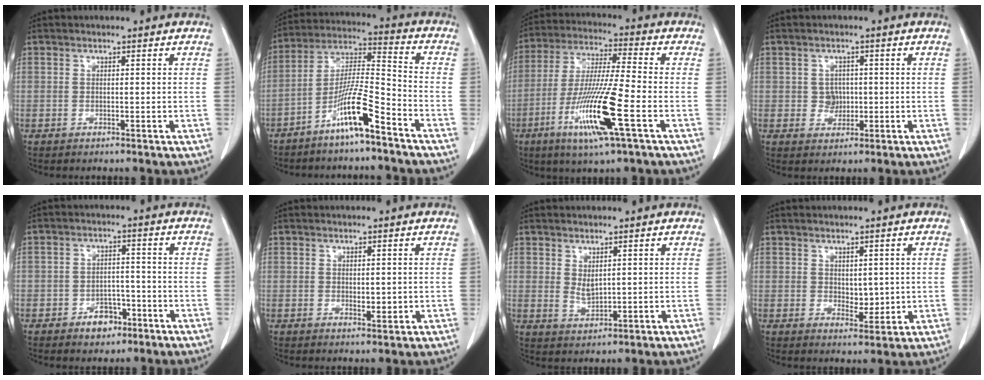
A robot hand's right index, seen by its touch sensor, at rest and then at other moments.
{"total": 10.6, "force": [-6.7, 0.5, 8.2], "torque": [-0.164, -0.003, -0.130]}
{"total": 14.6, "force": [-5.6, -0.1, 13.5], "torque": [-0.274, -0.025, -0.106]}
{"total": 2.5, "force": [0.0, 2.3, 1.0], "torque": [-0.010, 0.003, 0.003]}
{"total": 4.6, "force": [-2.7, 3.1, 2.0], "torque": [-0.025, 0.010, -0.038]}
{"total": 1.6, "force": [0.1, 0.8, 1.3], "torque": [-0.019, -0.005, 0.005]}
{"total": 2.4, "force": [0.9, 1.2, 1.9], "torque": [-0.036, -0.005, 0.026]}
{"total": 3.1, "force": [0.5, 1.8, 2.5], "torque": [-0.033, -0.009, 0.015]}